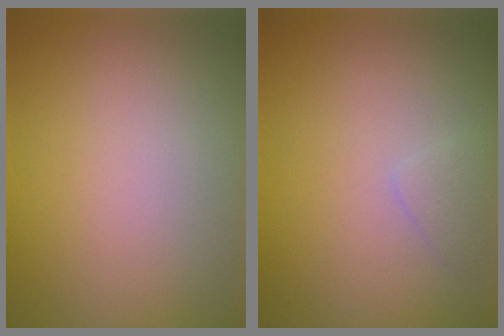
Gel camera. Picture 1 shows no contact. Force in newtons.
{"total": 0.9, "press": 0.9, "slide": 0.1}